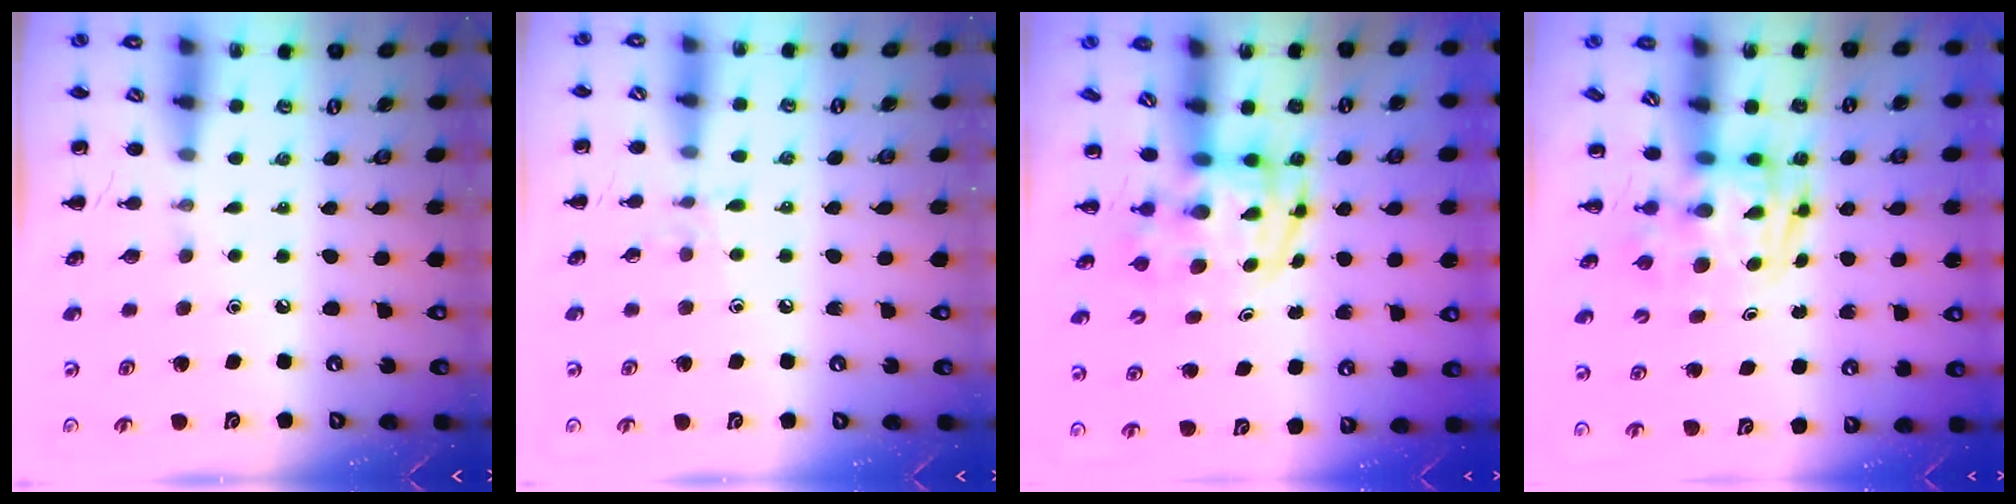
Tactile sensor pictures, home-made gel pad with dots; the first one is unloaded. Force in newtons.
{"total": 5.9, "press": 5.6, "slide": 1.7}
{"total": 3.7, "press": 3.6, "slide": 0.7}
{"total": 2.8, "press": 2.7, "slide": 0.5}